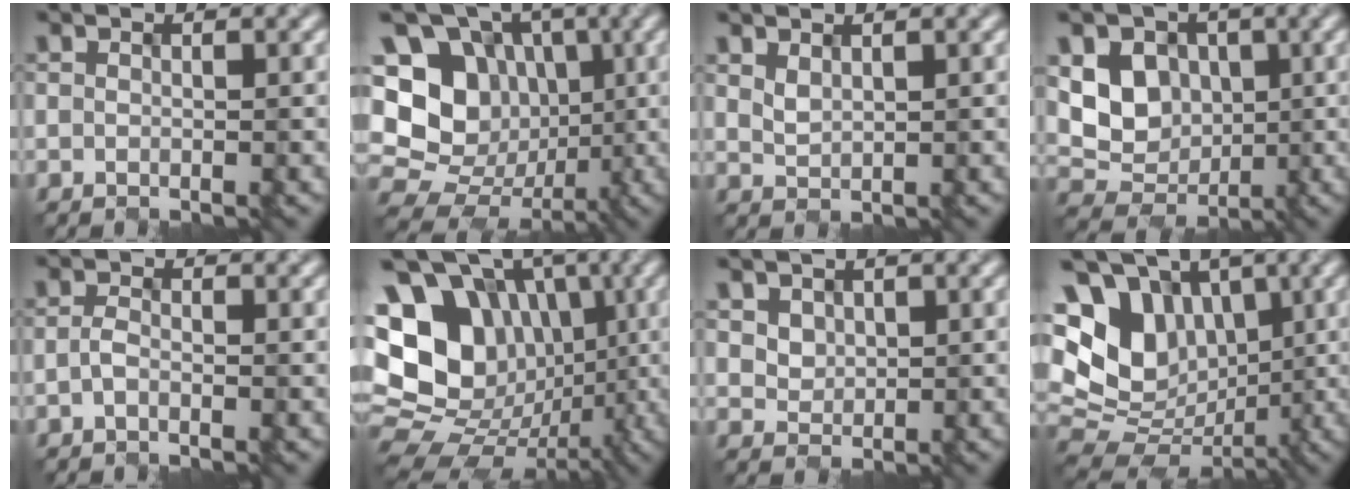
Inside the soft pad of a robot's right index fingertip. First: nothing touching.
{"total": 17.4, "force": [2.1, 15.7, 7.2], "torque": [-0.169, 0.046, 0.006]}
{"total": 1.1, "force": [0.8, 0.6, 0.5], "torque": [-0.014, -0.004, 0.020]}
{"total": 7.8, "force": [1.3, 6.4, 4.3], "torque": [-0.077, 0.010, 0.005]}
{"total": 1.4, "force": [-0.8, 0.7, 1.0], "torque": [-0.024, 0.002, -0.019]}
{"total": 16.5, "force": [1.3, 13.7, 9.2], "torque": [-0.164, 0.021, 0.012]}
{"total": 2.7, "force": [1.4, 2.1, 0.9], "torque": [-0.033, 0.006, 0.035]}
{"total": 14.2, "force": [3.1, 11.0, 8.4], "torque": [-0.169, 0.019, 0.053]}